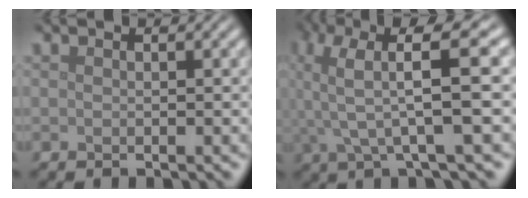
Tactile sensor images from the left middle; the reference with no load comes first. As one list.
[{"total": 7.8, "force": [1.6, 1.8, 7.4], "torque": [-0.139, 0.015, 0.022]}]